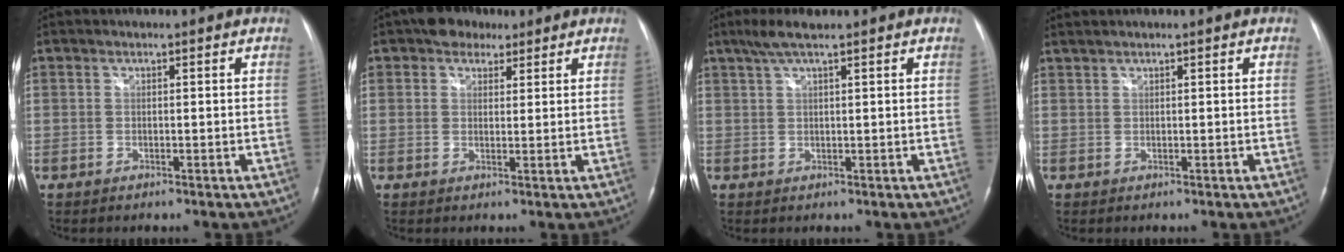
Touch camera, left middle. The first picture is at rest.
{"total": 4.7, "force": [3.1, 3.0, 1.7], "torque": [-0.029, 0.016, 0.052]}
{"total": 3.8, "force": [2.7, 0.3, 2.6], "torque": [-0.060, 0.014, 0.053]}
{"total": 1.0, "force": [0.9, -0.1, 0.4], "torque": [-0.012, 0.011, 0.024]}